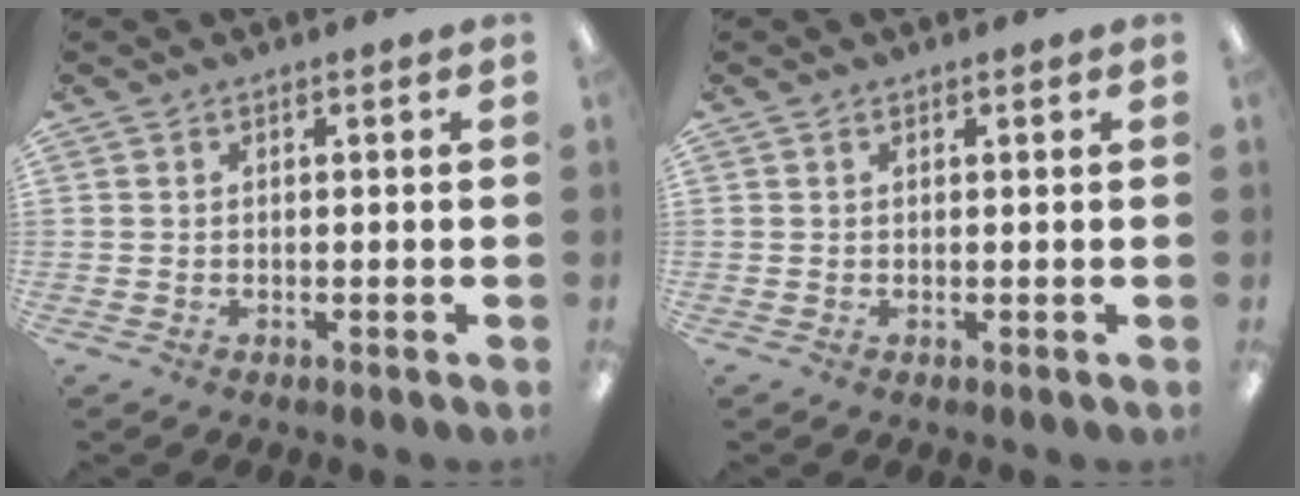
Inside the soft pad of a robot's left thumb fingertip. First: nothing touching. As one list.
[{"total": 0.5, "force": [0.3, 0.4, 0.3], "torque": [-0.006, 0.003, 0.005]}]